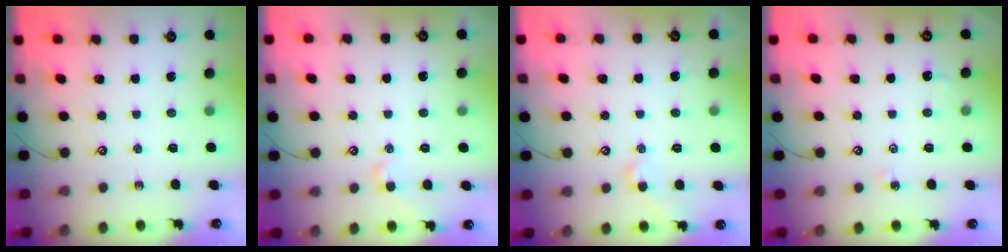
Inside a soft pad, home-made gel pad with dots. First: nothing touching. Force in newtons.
{"total": 0.7, "press": 0.4, "slide": 0.6}
{"total": 1.6, "press": 1.4, "slide": 0.6}
{"total": 1.6, "press": 1.5, "slide": 0.4}